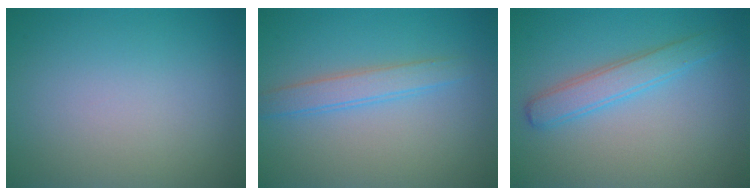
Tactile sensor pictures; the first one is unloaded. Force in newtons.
{"total": 2.4, "press": 2.4, "slide": 0.1}
{"total": 2.8, "press": 2.8, "slide": 0.1}